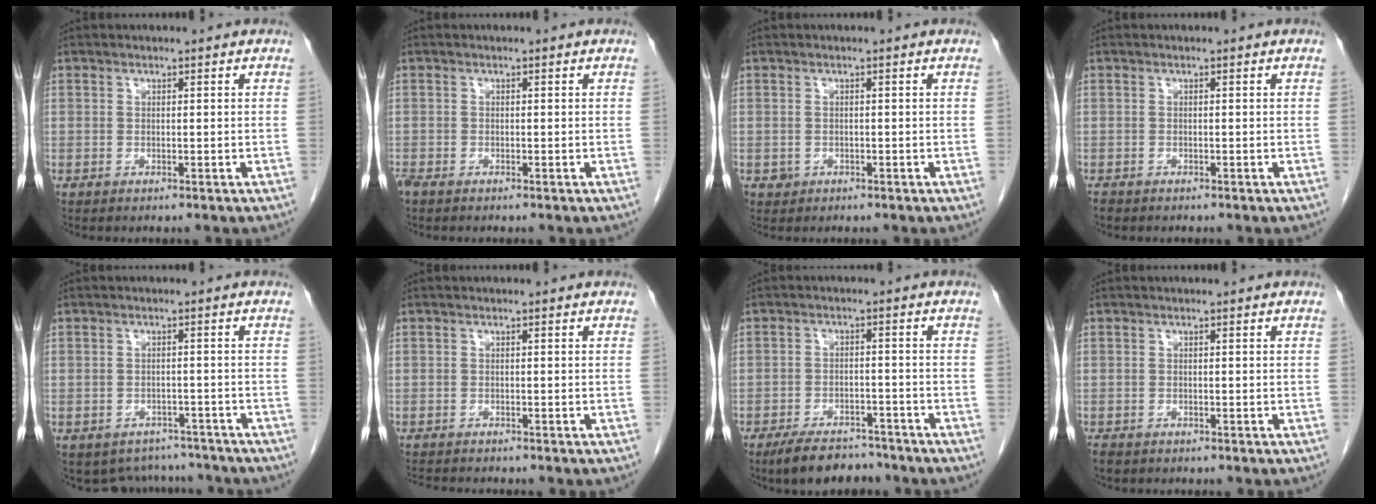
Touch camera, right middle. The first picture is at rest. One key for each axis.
{"total": 1.3, "fx": -1.0, "fy": 0.4, "fz": 0.6, "tx": -0.020, "ty": -0.005, "tz": -0.020}
{"total": 1.0, "fx": -0.4, "fy": 0.9, "fz": 0.1, "tx": -0.001, "ty": 0.004, "tz": -0.003}
{"total": 1.2, "fx": -1.1, "fy": 0.4, "fz": 0.3, "tx": -0.016, "ty": -0.005, "tz": -0.018}
{"total": 7.1, "fx": -6.4, "fy": 3.1, "fz": 0.0, "tx": 0.003, "ty": 0.015, "tz": -0.079}
{"total": 3.3, "fx": -3.2, "fy": 0.1, "fz": 0.9, "tx": -0.015, "ty": -0.013, "tz": -0.051}
{"total": 7.3, "fx": -6.2, "fy": 2.8, "fz": 2.9, "tx": -0.050, "ty": -0.005, "tz": -0.100}
{"total": 2.3, "fx": -1.9, "fy": 1.1, "fz": 0.9, "tx": -0.023, "ty": -0.007, "tz": -0.028}